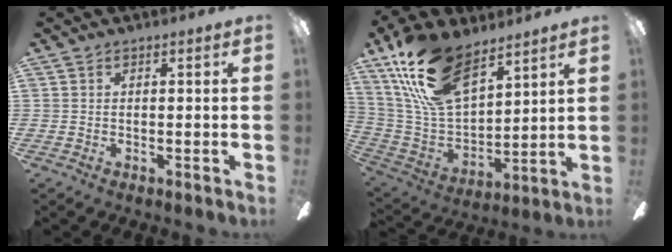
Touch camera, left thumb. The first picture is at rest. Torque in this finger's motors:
{"motor_torque": [0.32, 0.35, 1.62, -1.15, 0.33]}